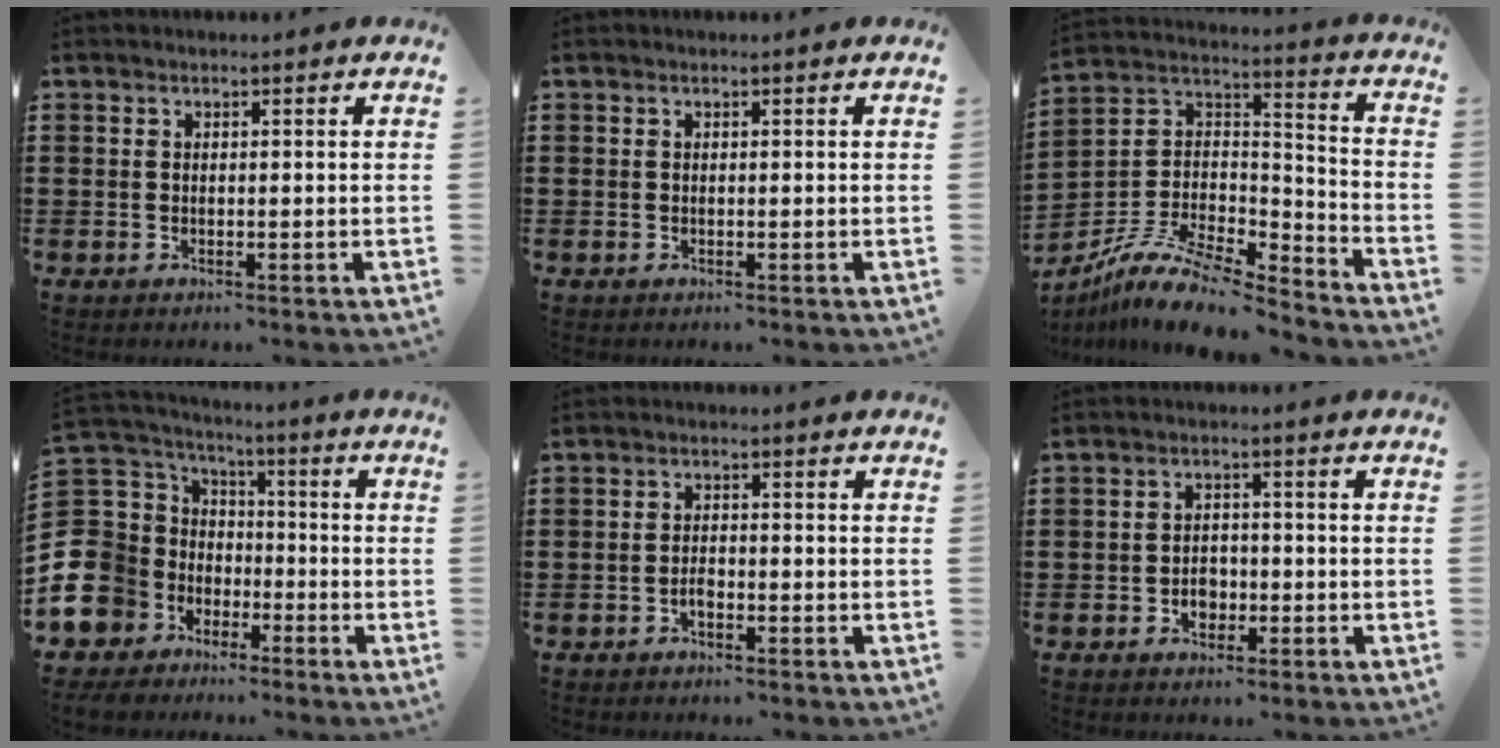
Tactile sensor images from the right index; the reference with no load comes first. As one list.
[{"total": 0.0}, {"total": 11.1, "force": [-9.1, 3.2, 5.6], "torque": [-0.112, 0.022, -0.178]}, {"total": 13.3, "force": [-5.6, 11.5, 3.7], "torque": [-0.152, -0.008, -0.098]}, {"total": 1.7, "force": [-1.0, 0.8, 1.0], "torque": [-0.021, 0.002, -0.020]}, {"total": 2.9, "force": [-1.1, 2.3, 1.5], "torque": [-0.024, 0.001, -0.024]}]